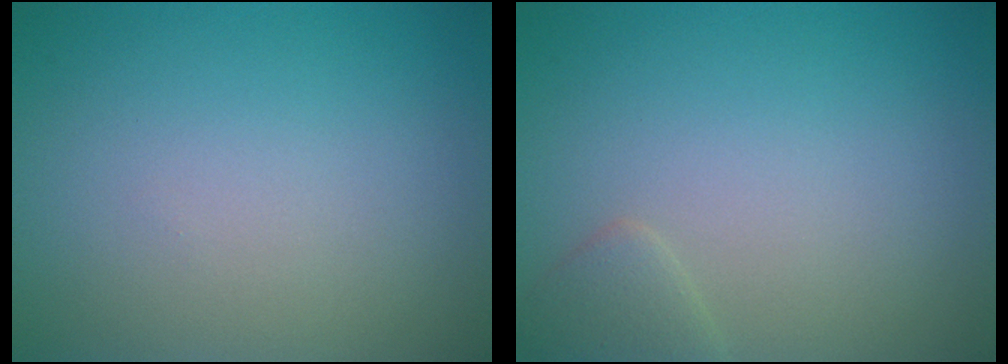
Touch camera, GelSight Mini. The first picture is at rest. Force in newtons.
{"total": 1.4, "press": 1.4, "slide": 0.1}